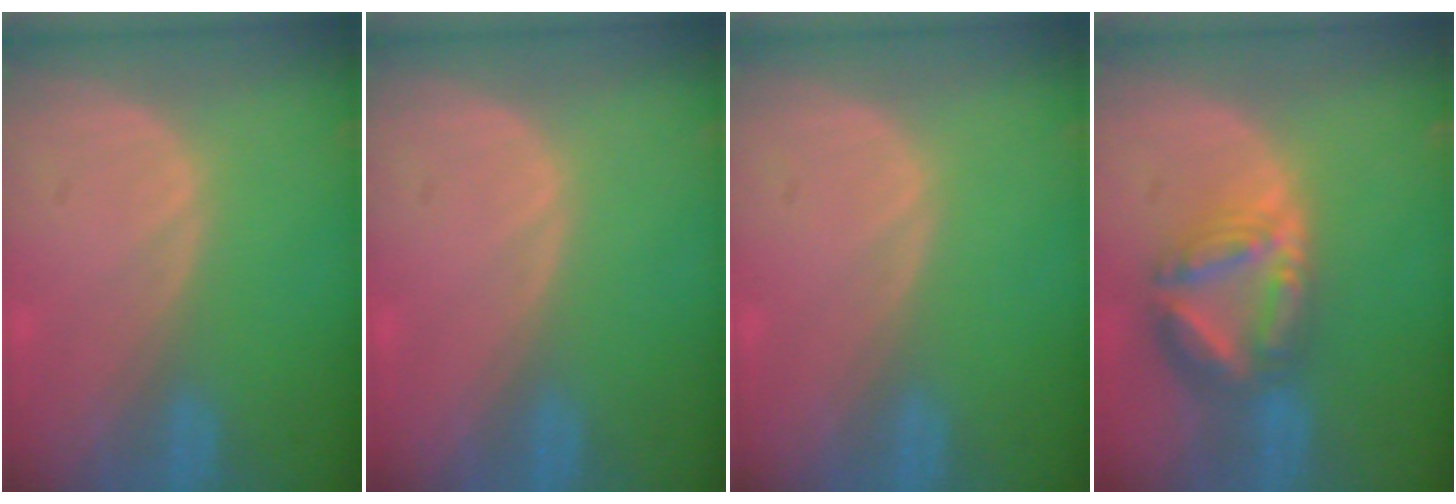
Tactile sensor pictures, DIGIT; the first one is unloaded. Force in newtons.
{"total": 0.0}
{"total": 0.0}
{"total": 8.2, "press": 7.1, "slide": 4.1}